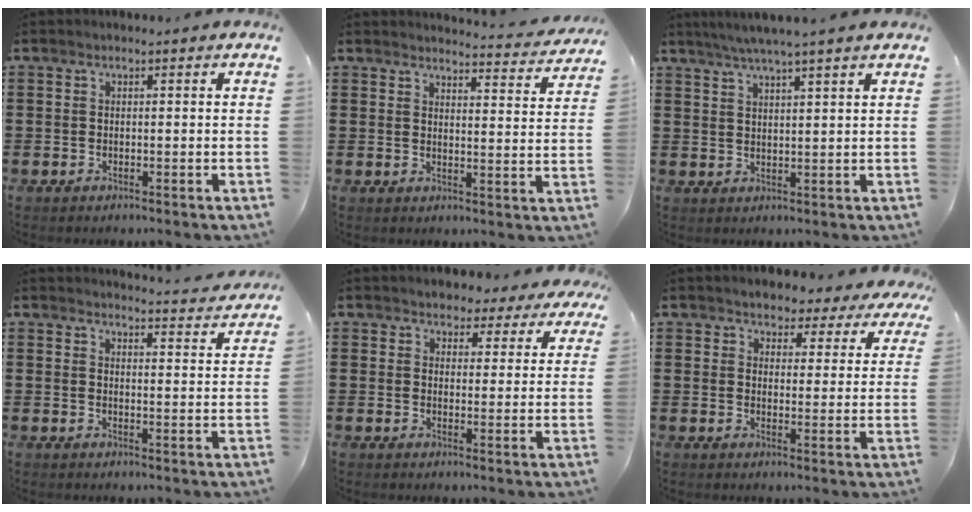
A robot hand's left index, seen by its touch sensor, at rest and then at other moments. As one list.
[{"total": 3.6, "force": [3.5, -0.2, 0.6], "torque": [-0.010, -0.030, 0.058]}, {"total": 3.9, "force": [3.2, -0.7, 2.0], "torque": [-0.047, -0.010, 0.057]}, {"total": 3.4, "force": [3.3, -0.4, 0.3], "torque": [-0.012, -0.028, 0.057]}, {"total": 3.2, "force": [2.9, 1.3, 0.0], "torque": [-0.010, -0.010, 0.050]}, {"total": 3.3, "force": [3.0, 1.2, 0.1], "torque": [-0.014, -0.015, 0.049]}]